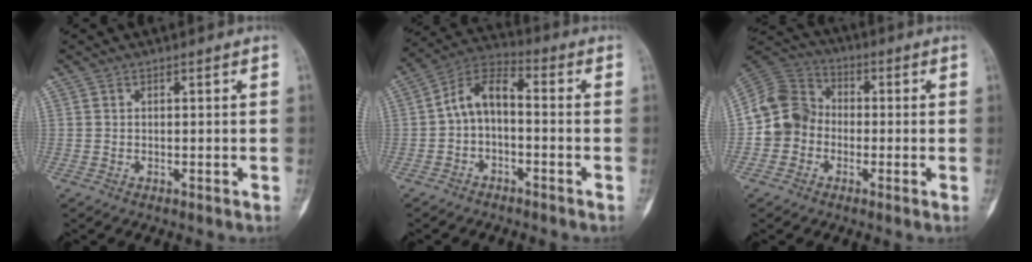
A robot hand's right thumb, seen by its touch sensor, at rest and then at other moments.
{"total": 8.0, "force": [-1.3, 4.6, 6.4], "torque": [-0.106, 0.041, -0.039]}
{"total": 10.0, "force": [-1.8, 9.1, 3.7], "torque": [-0.051, 0.031, -0.048]}